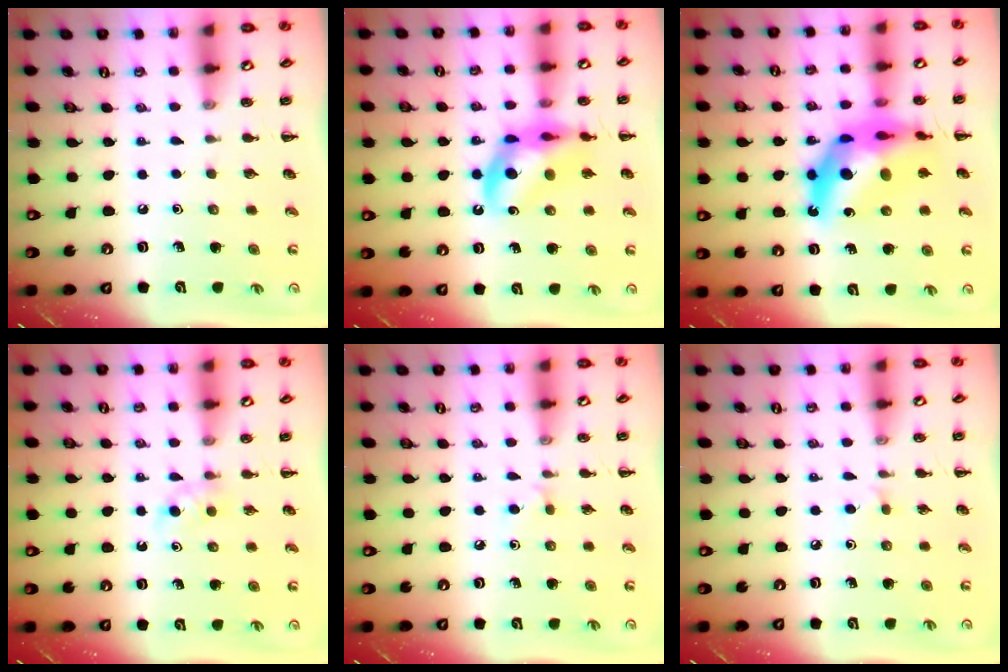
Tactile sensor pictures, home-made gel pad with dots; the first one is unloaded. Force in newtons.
{"total": 12.9, "press": 12.4, "slide": 3.4}
{"total": 17.5, "press": 16.8, "slide": 4.8}
{"total": 3.0, "press": 2.7, "slide": 1.4}
{"total": 4.6, "press": 4.2, "slide": 1.7}
{"total": 4.0, "press": 3.7, "slide": 1.5}